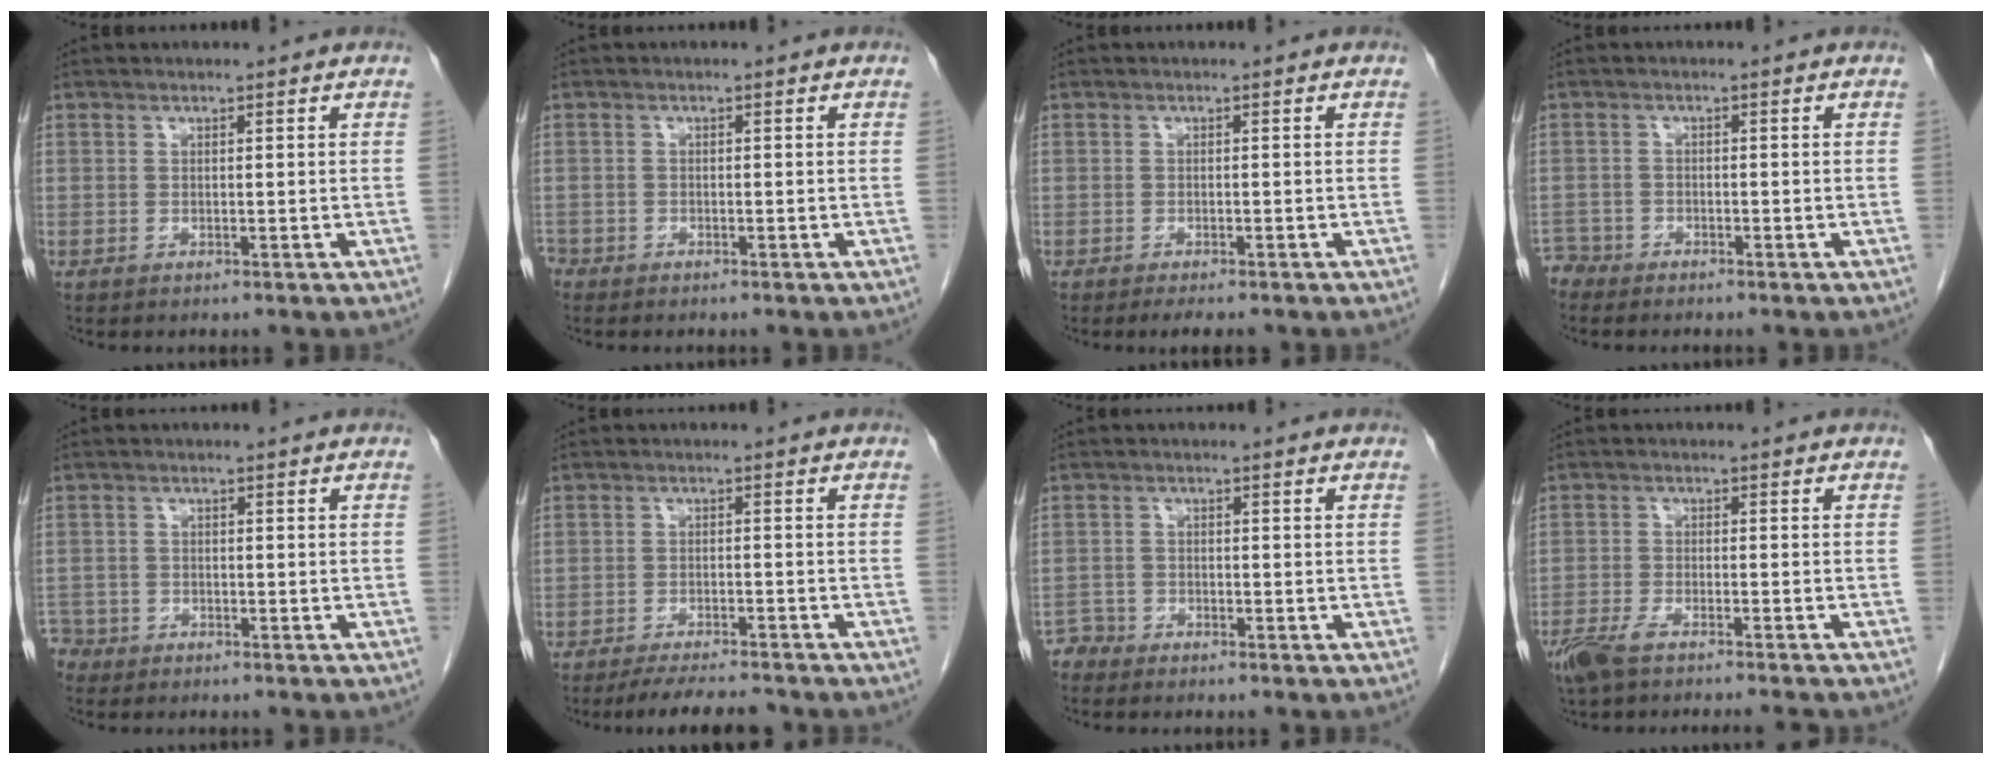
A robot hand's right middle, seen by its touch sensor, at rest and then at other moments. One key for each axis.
{"total": 1.7, "fx": -1.4, "fy": 0.9, "fz": 0.2, "tx": -0.005, "ty": 0.000, "tz": -0.026}
{"total": 4.0, "fx": -3.3, "fy": 0.9, "fz": 2.0, "tx": -0.025, "ty": -0.007, "tz": -0.046}
{"total": 2.2, "fx": -2.1, "fy": 0.5, "fz": -0.6, "tx": 0.017, "ty": -0.003, "tz": -0.042}
{"total": 2.8, "fx": -2.4, "fy": 1.4, "fz": -0.5, "tx": 0.010, "ty": 0.002, "tz": -0.050}
{"total": 7.1, "fx": -6.5, "fy": 0.8, "fz": 2.7, "tx": -0.039, "ty": -0.012, "tz": -0.102}
{"total": 2.0, "fx": -1.8, "fy": 0.4, "fz": -0.7, "tx": 0.022, "ty": -0.002, "tz": -0.036}
{"total": 8.3, "fx": -7.1, "fy": 0.7, "fz": 4.2, "tx": -0.073, "ty": -0.013, "tz": -0.118}